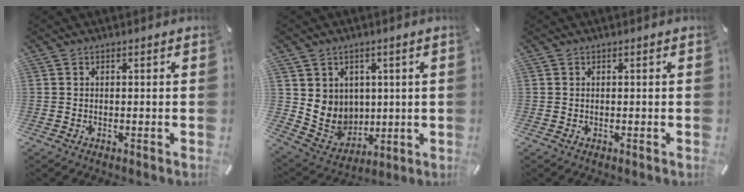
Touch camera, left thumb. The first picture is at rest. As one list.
[{"total": 8.5, "force": [2.6, 8.1, 0.2], "torque": [-0.023, -0.035, 0.061]}, {"total": 0.0}]